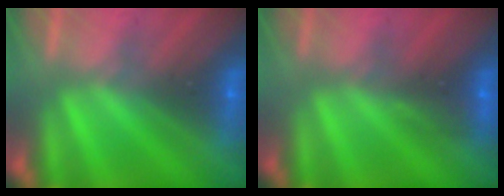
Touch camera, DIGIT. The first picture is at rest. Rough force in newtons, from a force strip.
{"total": 2.9}